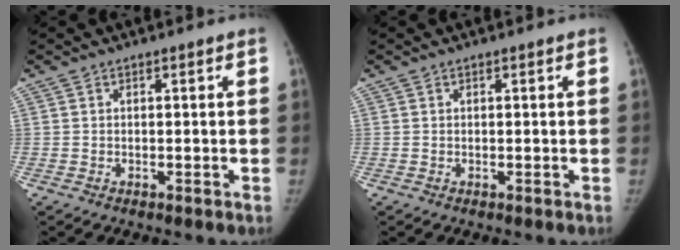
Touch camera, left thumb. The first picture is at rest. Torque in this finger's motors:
{"motor_torque": [0.01, -0.01, 0.25, -0.29, 0.07]}